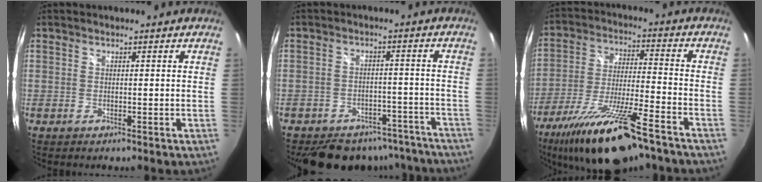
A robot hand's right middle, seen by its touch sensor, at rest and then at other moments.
{"total": 16.2, "force": [-13.6, 7.5, 4.8], "torque": [-0.102, 0.031, -0.157]}
{"total": 19.6, "force": [-14.3, 3.4, 13.0], "torque": [-0.256, -0.038, -0.247]}